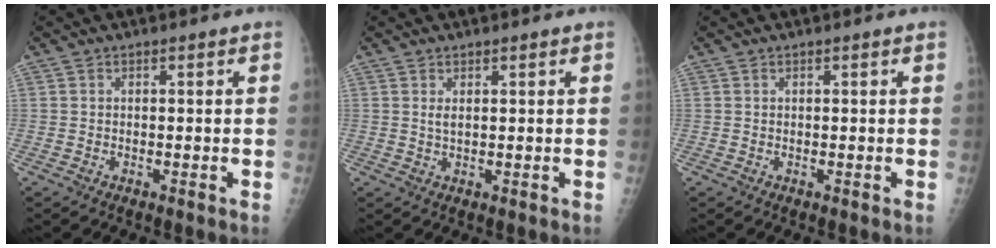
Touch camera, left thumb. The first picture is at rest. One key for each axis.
{"total": 1.4, "fx": 0.6, "fy": 0.4, "fz": 1.1, "tx": -0.020, "ty": -0.003, "tz": 0.015}
{"total": 0.0}